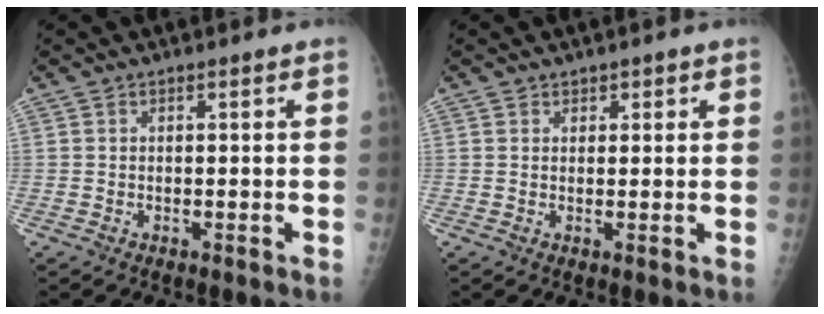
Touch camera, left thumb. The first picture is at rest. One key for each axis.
{"total": 1.5, "fx": 0.9, "fy": 1.2, "fz": 0.0, "tx": 0.029, "ty": -0.002, "tz": 0.005}